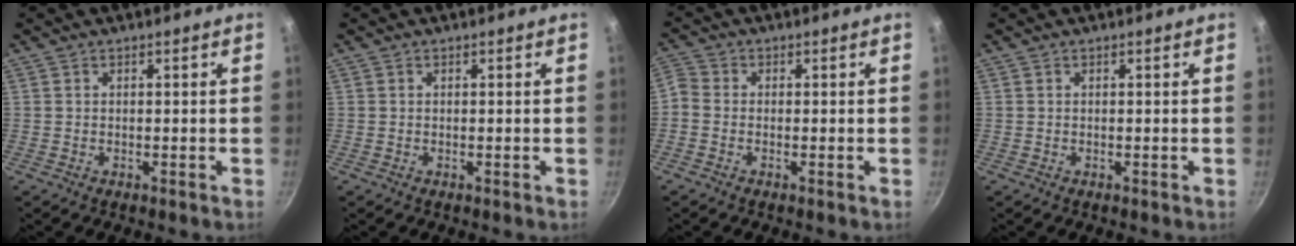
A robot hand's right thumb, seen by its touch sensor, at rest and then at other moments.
{"total": 0.0}
{"total": 3.8, "force": [-1.4, 3.0, 1.9], "torque": [-0.053, 0.013, -0.044]}
{"total": 0.0}